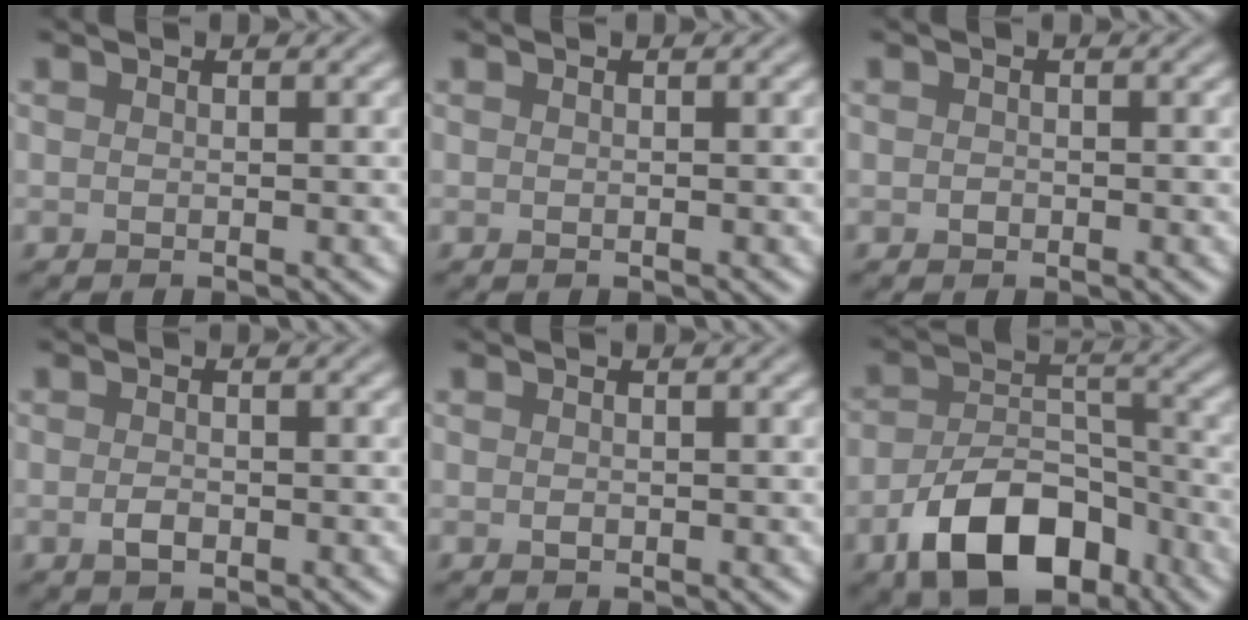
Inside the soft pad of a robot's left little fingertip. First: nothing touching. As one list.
[{"total": 0.0}, {"total": 0.6, "force": [-0.3, 0.5, 0.2], "torque": [-0.004, -0.002, -0.009]}, {"total": 1.5, "force": [-0.6, 0.8, 1.1], "torque": [-0.021, 0.000, -0.015]}, {"total": 0.6, "force": [-0.1, 0.4, 0.3], "torque": [-0.007, -0.001, -0.004]}, {"total": 8.9, "force": [-5.0, 5.0, 5.4], "torque": [-0.092, -0.006, -0.081]}]